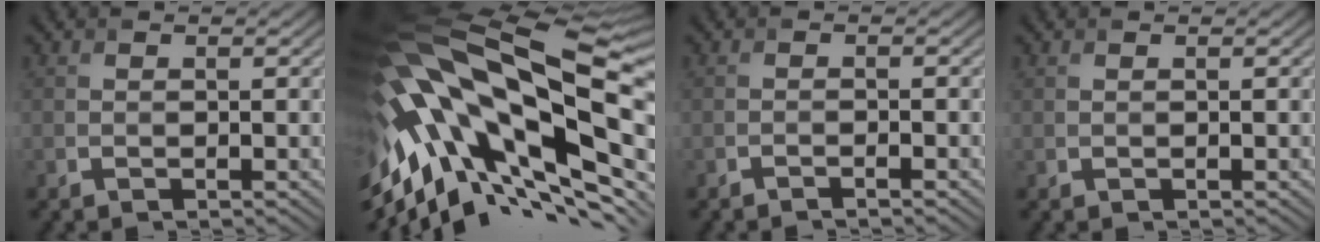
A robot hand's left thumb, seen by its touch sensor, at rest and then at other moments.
{"total": 22.3, "force": [-1.9, 10.8, 19.5], "torque": [-0.396, -0.048, -0.029]}
{"total": 0.9, "force": [-0.8, 0.0, 0.5], "torque": [-0.007, 0.001, -0.017]}
{"total": 0.0}